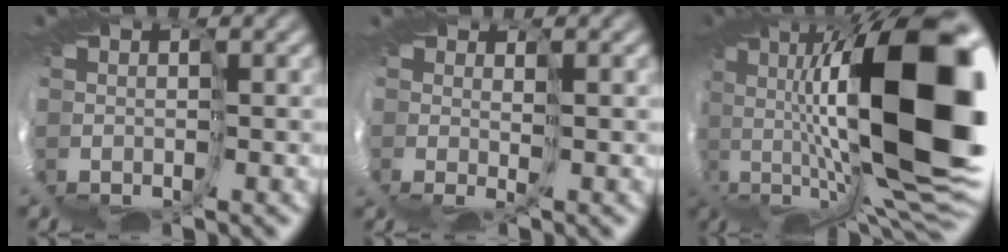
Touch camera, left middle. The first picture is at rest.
{"total": 1.2, "force": [0.7, -0.1, 0.9], "torque": [-0.025, 0.000, 0.006]}
{"total": 16.7, "force": [3.1, 7.8, 14.4], "torque": [-0.279, 0.002, 0.054]}